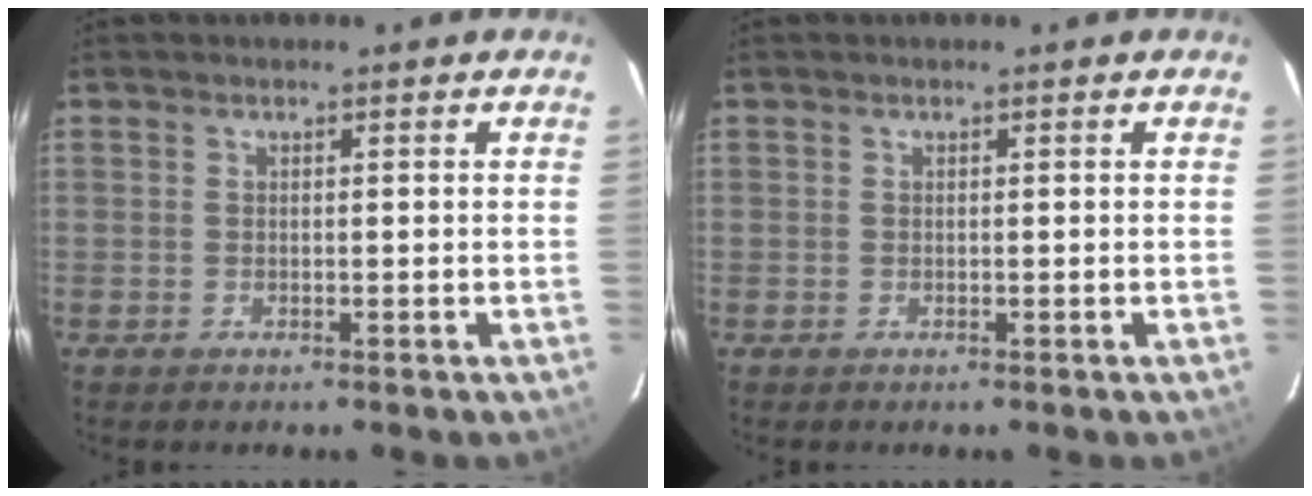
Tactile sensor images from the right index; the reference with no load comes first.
{"total": 0.0}